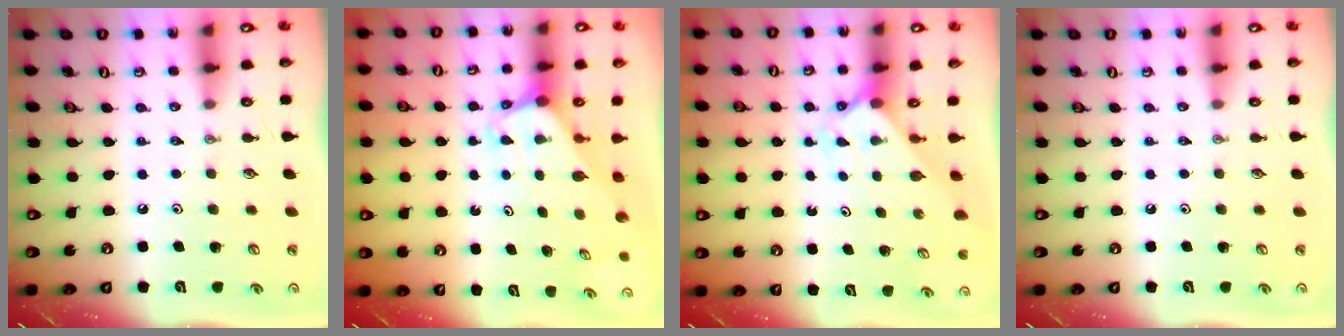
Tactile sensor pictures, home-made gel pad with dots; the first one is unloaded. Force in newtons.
{"total": 1.9, "press": 1.9, "slide": 0.1}
{"total": 2.1, "press": 2.1, "slide": 0.2}
{"total": 0.0}